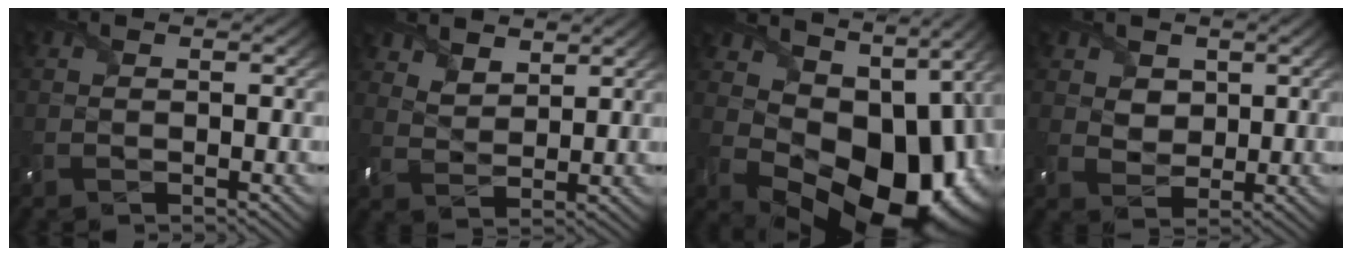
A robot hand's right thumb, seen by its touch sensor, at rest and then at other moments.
{"total": 4.6, "force": [3.6, 2.1, 1.8], "torque": [-0.046, 0.001, 0.075]}
{"total": 15.4, "force": [1.9, 10.9, 10.7], "torque": [-0.143, -0.029, 0.077]}
{"total": 3.7, "force": [1.8, 2.9, 1.5], "torque": [-0.047, -0.012, 0.032]}